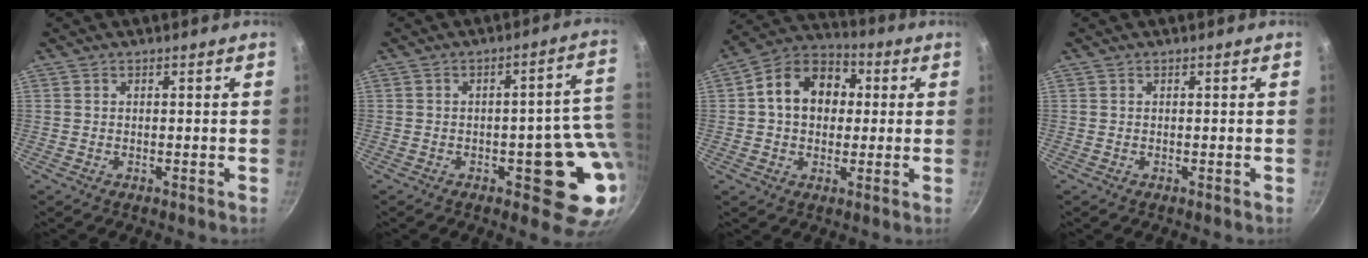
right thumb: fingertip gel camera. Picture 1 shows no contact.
{"total": 13.4, "force": [-1.4, 6.0, 11.8], "torque": [-0.074, 0.009, -0.015]}
{"total": 13.6, "force": [1.9, 10.3, 8.6], "torque": [-0.106, 0.027, 0.011]}
{"total": 0.0}